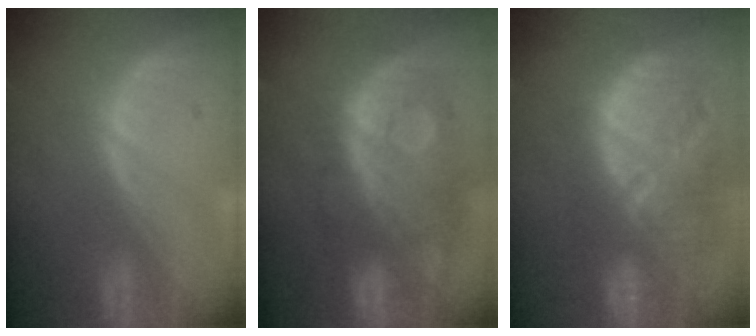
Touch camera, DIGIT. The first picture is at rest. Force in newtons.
{"total": 11.4, "press": 9.8, "slide": 5.8}
{"total": 13.0, "press": 11.4, "slide": 6.2}